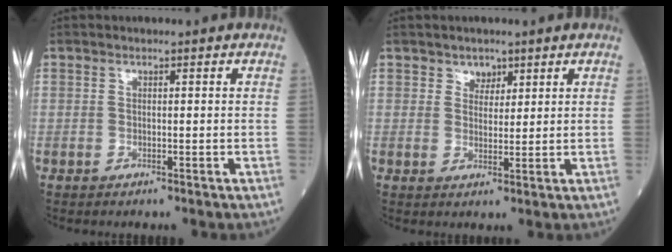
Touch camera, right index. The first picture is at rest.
{"total": 3.5, "force": [2.1, 2.5, 1.2], "torque": [-0.026, 0.004, 0.042]}